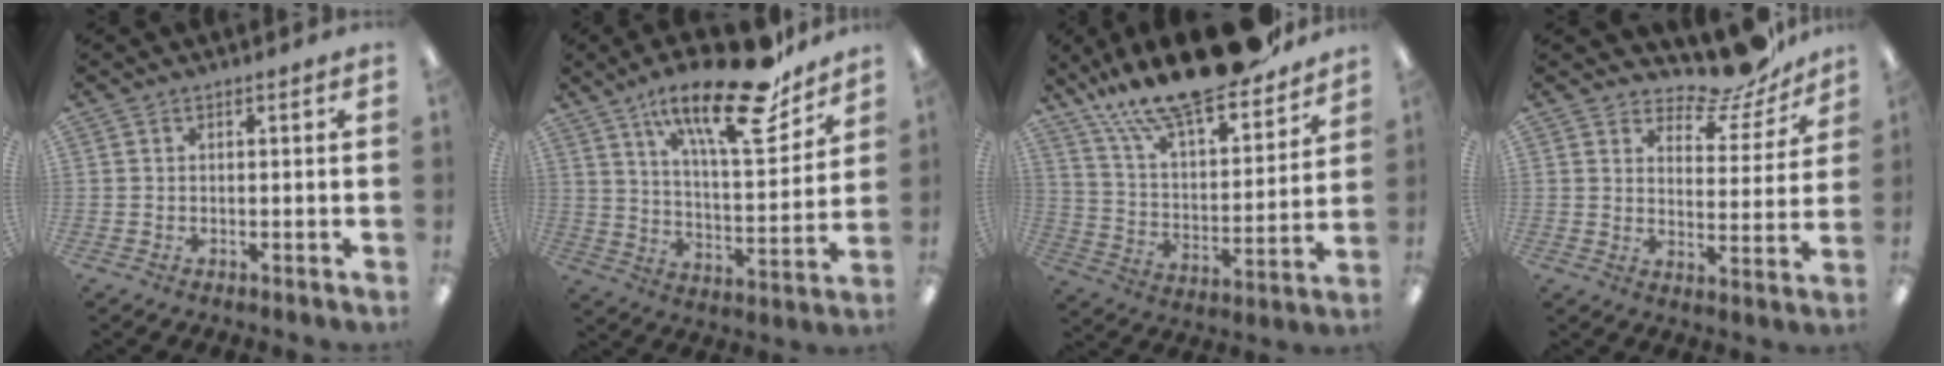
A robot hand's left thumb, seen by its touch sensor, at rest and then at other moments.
{"total": 24.2, "force": [16.0, 7.6, 16.4], "torque": [-0.248, -0.096, 0.259]}
{"total": 21.2, "force": [18.1, 4.7, 10.0], "torque": [-0.171, -0.126, 0.310]}
{"total": 11.1, "force": [10.2, 3.1, 3.2], "torque": [-0.033, -0.094, 0.178]}